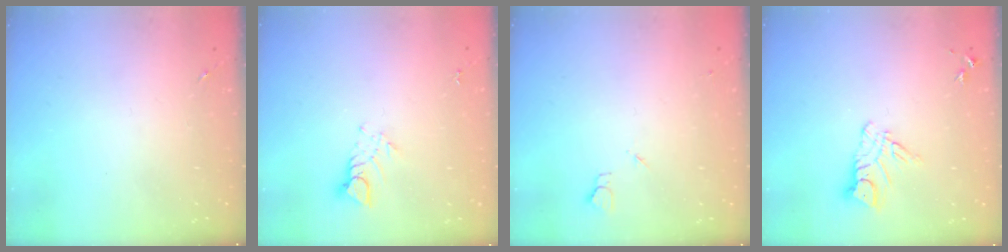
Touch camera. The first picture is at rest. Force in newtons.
{"total": 5.1, "press": 5.0, "slide": 0.3}
{"total": 2.7, "press": 2.6, "slide": 0.3}
{"total": 8.6, "press": 8.5, "slide": 0.9}